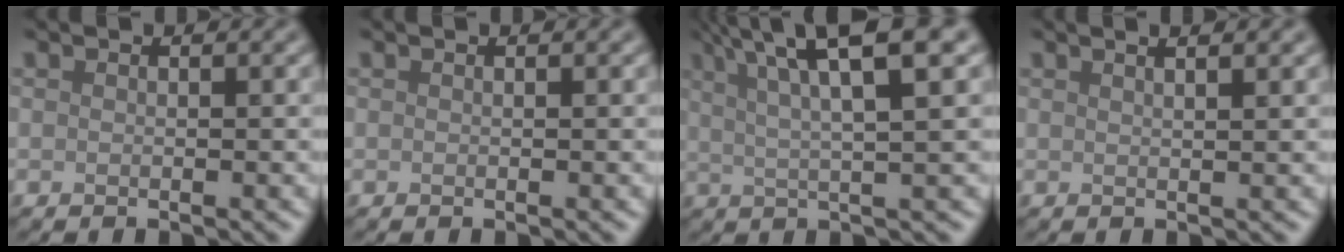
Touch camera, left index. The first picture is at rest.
{"total": 0.0}
{"total": 9.1, "force": [4.8, 2.0, 7.5], "torque": [-0.094, 0.028, 0.071]}
{"total": 4.1, "force": [2.4, 1.9, 2.8], "torque": [-0.008, 0.030, -0.004]}